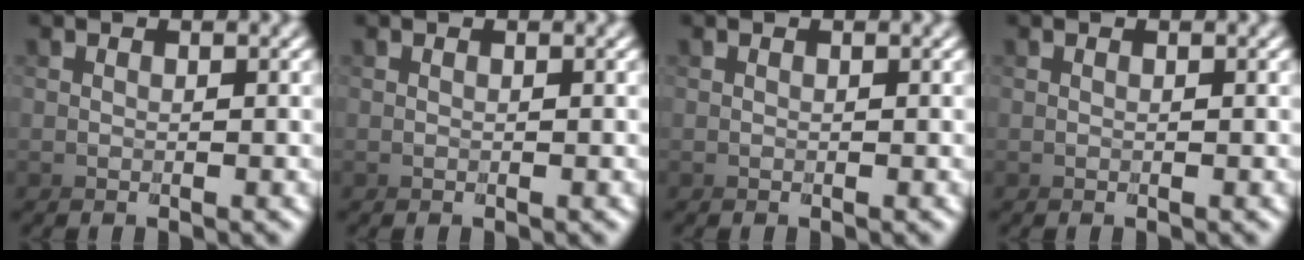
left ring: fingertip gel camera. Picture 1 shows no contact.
{"total": 0.0}
{"total": 0.0}
{"total": 0.0}